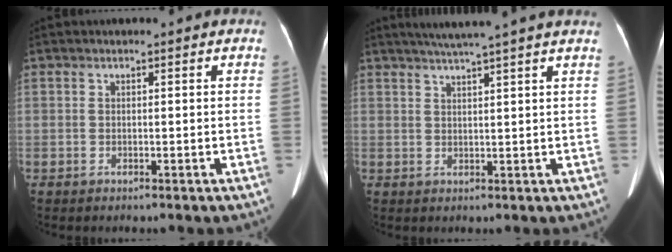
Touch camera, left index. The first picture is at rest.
{"total": 8.5, "force": [6.9, -1.2, 4.7], "torque": [-0.071, 0.024, 0.087]}